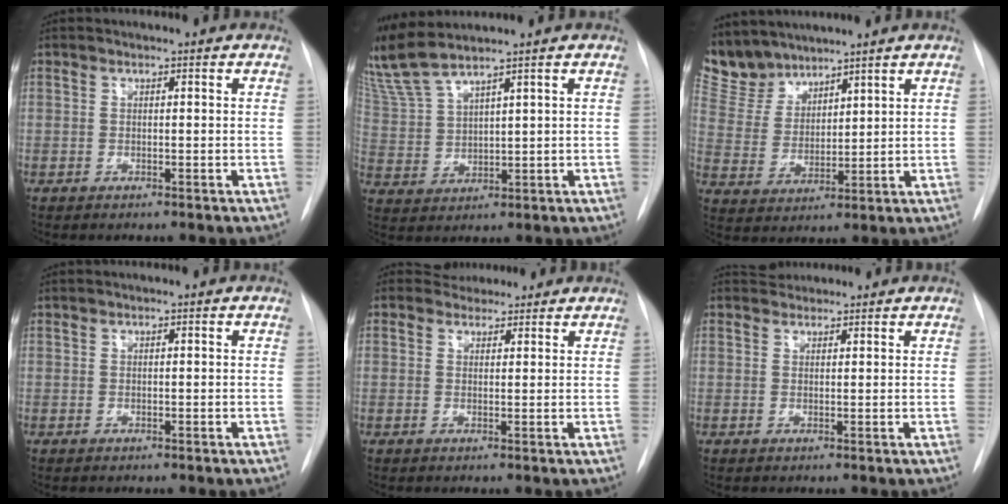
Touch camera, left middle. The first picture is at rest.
{"total": 7.4, "force": [6.7, -0.6, 3.1], "torque": [-0.085, 0.007, 0.152]}
{"total": 7.8, "force": [7.4, 2.6, 0.6], "torque": [-0.022, 0.007, 0.165]}
{"total": 0.0}
{"total": 3.7, "force": [3.3, 1.6, 0.0], "torque": [0.005, 0.009, 0.042]}
{"total": 2.3, "force": [2.2, 0.7, -0.1], "torque": [0.002, 0.012, 0.035]}